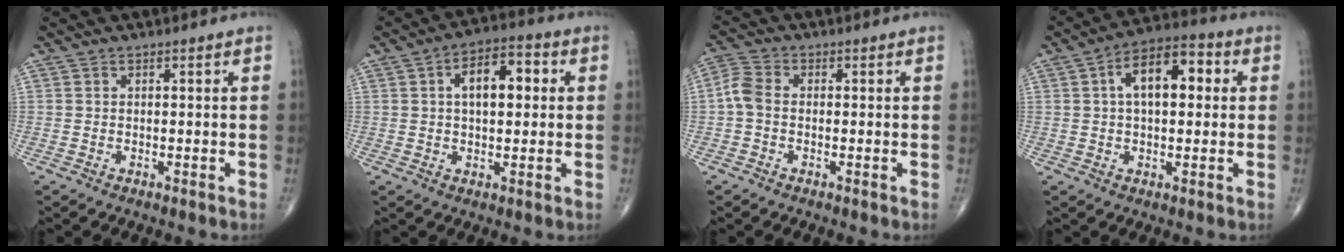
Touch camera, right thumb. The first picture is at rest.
{"total": 9.2, "force": [1.7, 4.8, 7.7], "torque": [-0.102, 0.018, 0.020]}
{"total": 4.1, "force": [-0.5, 2.8, 3.0], "torque": [-0.067, 0.011, -0.021]}
{"total": 11.3, "force": [2.2, 5.9, 9.3], "torque": [-0.132, 0.024, 0.026]}